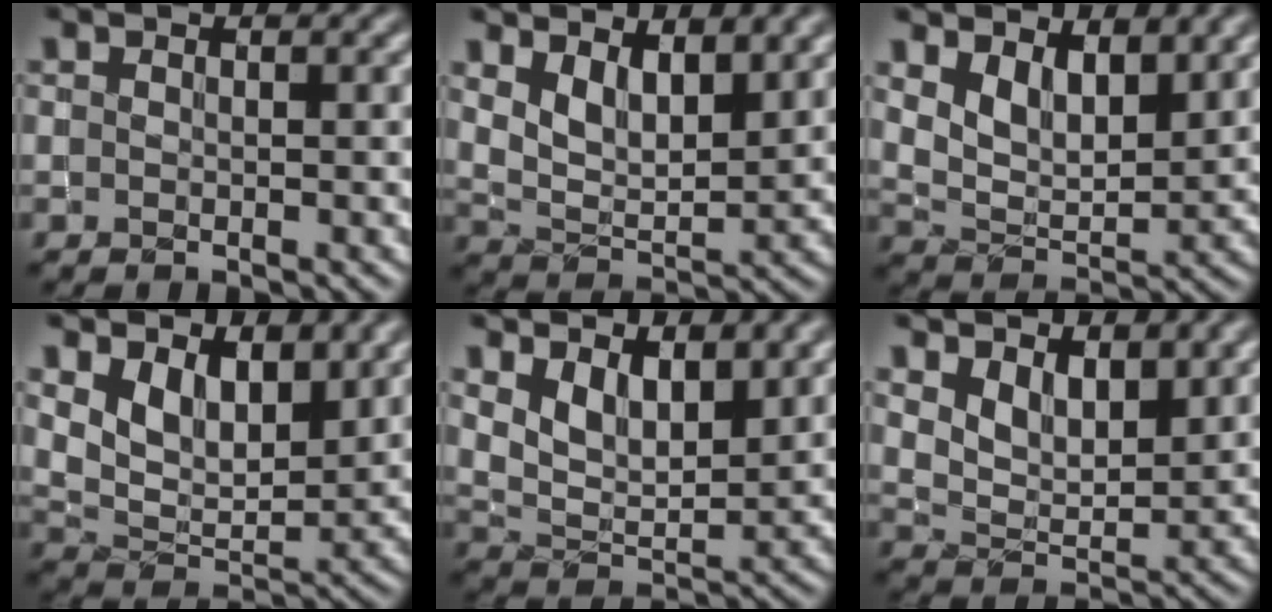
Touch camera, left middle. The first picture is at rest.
{"total": 5.0, "force": [3.1, 2.1, 3.3], "torque": [-0.062, -0.007, 0.055]}
{"total": 4.8, "force": [3.1, 2.3, 2.9], "torque": [-0.061, -0.012, 0.054]}
{"total": 5.6, "force": [3.2, 3.0, 3.4], "torque": [-0.070, -0.018, 0.053]}
{"total": 5.4, "force": [3.4, 2.4, 3.5], "torque": [-0.066, -0.007, 0.057]}
{"total": 4.8, "force": [3.6, 2.0, 2.5], "torque": [-0.048, -0.007, 0.057]}